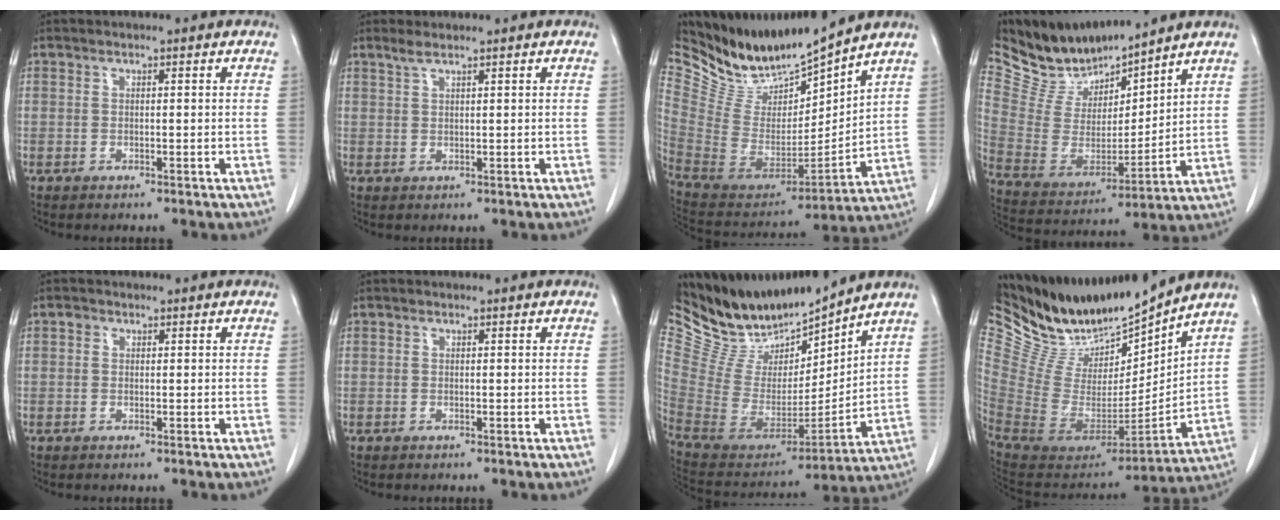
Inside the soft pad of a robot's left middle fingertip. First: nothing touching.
{"total": 1.5, "force": [1.3, 0.0, 0.7], "torque": [-0.017, 0.006, 0.030]}
{"total": 15.8, "force": [14.9, 1.7, 5.1], "torque": [-0.109, -0.034, 0.295]}
{"total": 13.9, "force": [13.0, 2.5, 4.1], "torque": [-0.093, -0.006, 0.260]}
{"total": 0.9, "force": [0.3, 0.8, 0.3], "torque": [-0.003, 0.006, 0.004]}
{"total": 0.0}
{"total": 17.1, "force": [15.9, 2.9, 5.5], "torque": [-0.116, -0.031, 0.305]}
{"total": 20.9, "force": [19.5, 2.5, 7.1], "torque": [-0.147, -0.053, 0.356]}